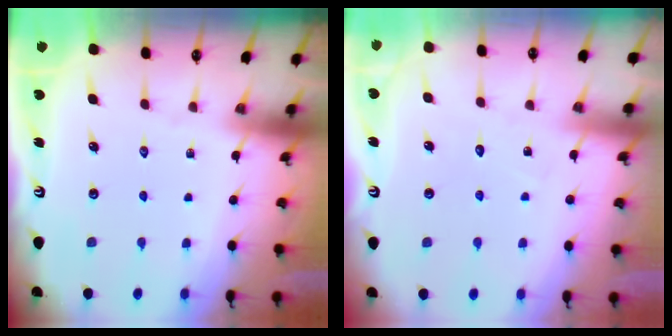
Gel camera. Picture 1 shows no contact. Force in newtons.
{"total": 4.7, "press": 4.7, "slide": 0.3}